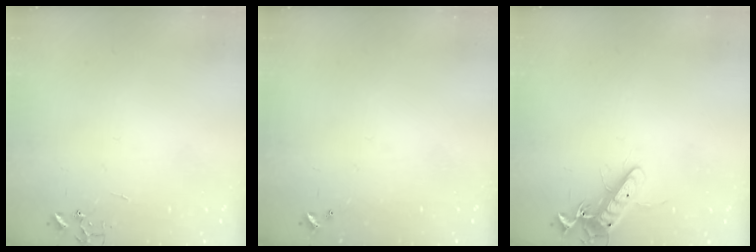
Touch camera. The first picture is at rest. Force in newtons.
{"total": 0.0}
{"total": 12.4, "press": 12.4, "slide": 0.9}